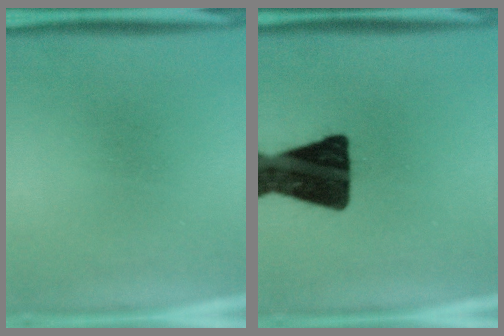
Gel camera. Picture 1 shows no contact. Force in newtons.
{"total": 18.7}